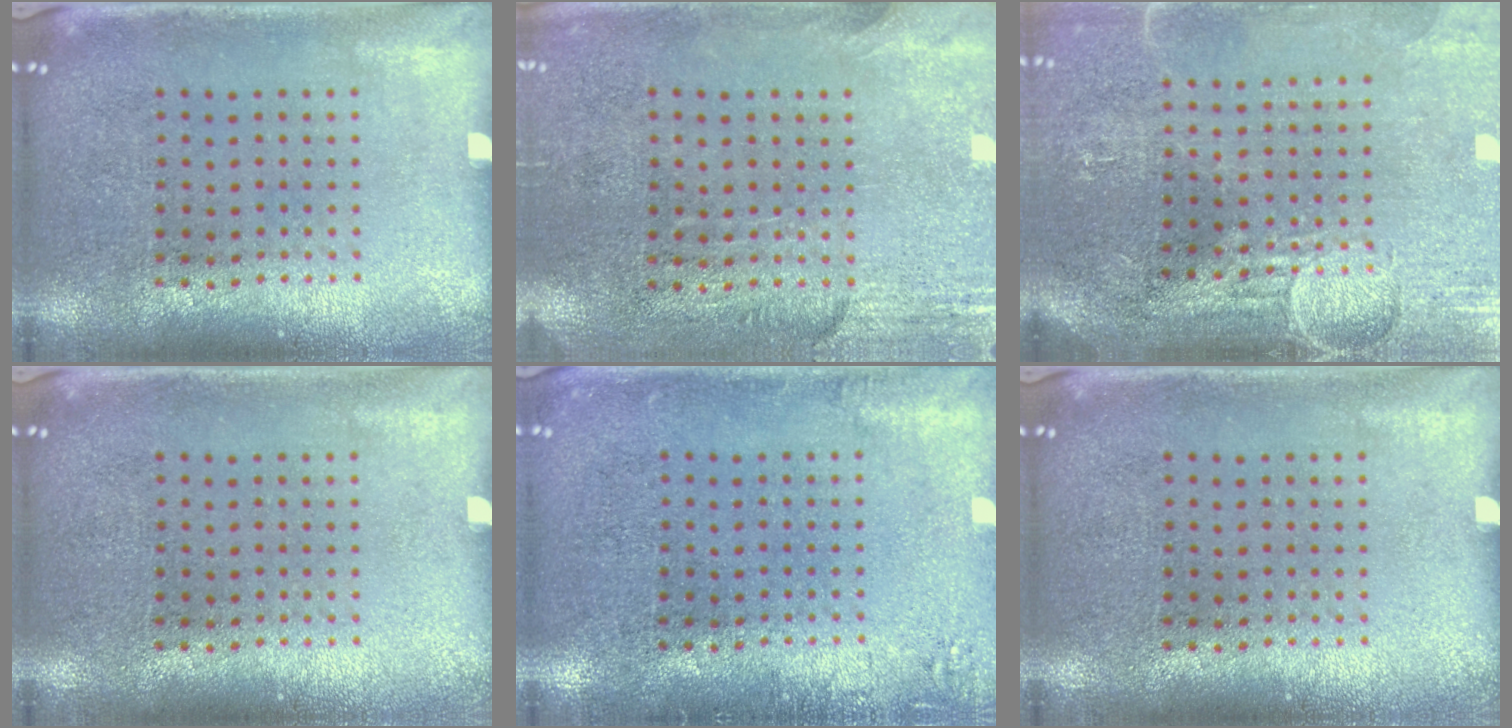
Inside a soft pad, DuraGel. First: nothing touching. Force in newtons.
{"total": 2.8, "press": 2.4, "slide": 1.4}
{"total": 3.9, "press": 3.5, "slide": 1.7}
{"total": 0.0}
{"total": 1.3, "press": 1.2, "slide": 0.3}
{"total": 0.0}